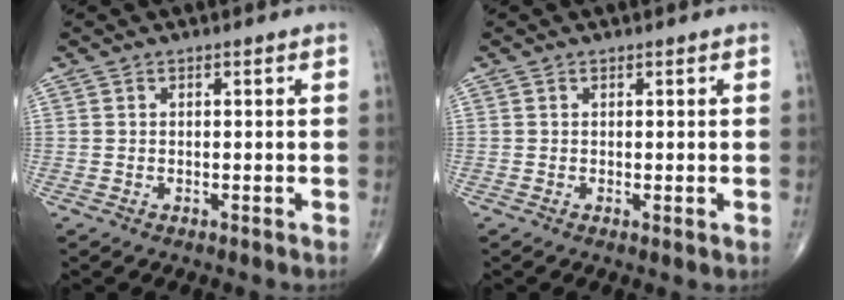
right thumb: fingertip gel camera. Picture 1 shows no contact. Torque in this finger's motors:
{"motor_torque": [-0.14, -0.18, -0.10, -0.08, 0.00]}